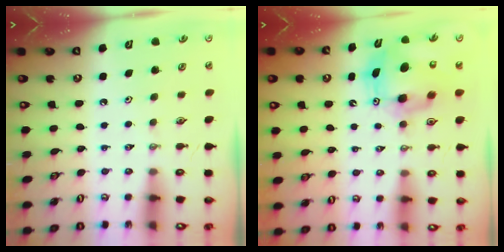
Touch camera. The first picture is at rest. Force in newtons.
{"total": 10.5, "press": 10.4, "slide": 0.9}